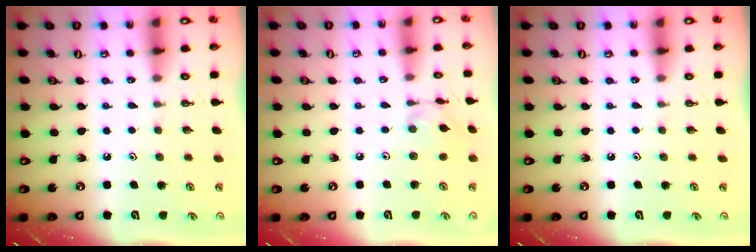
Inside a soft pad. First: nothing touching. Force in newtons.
{"total": 3.8, "press": 3.8, "slide": 0.2}
{"total": 0.0}